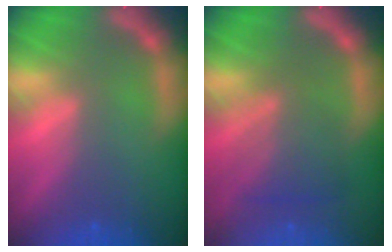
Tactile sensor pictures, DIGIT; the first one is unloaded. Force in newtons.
{"total": 5.1}